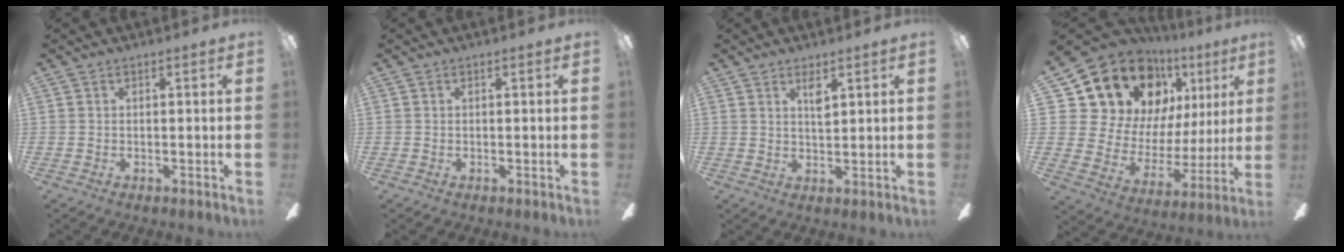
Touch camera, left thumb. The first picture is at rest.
{"total": 0.0}
{"total": 3.1, "force": [2.3, 0.9, 2.0], "torque": [-0.030, -0.010, 0.036]}
{"total": 20.0, "force": [12.9, 12.9, 8.1], "torque": [-0.161, -0.088, 0.258]}